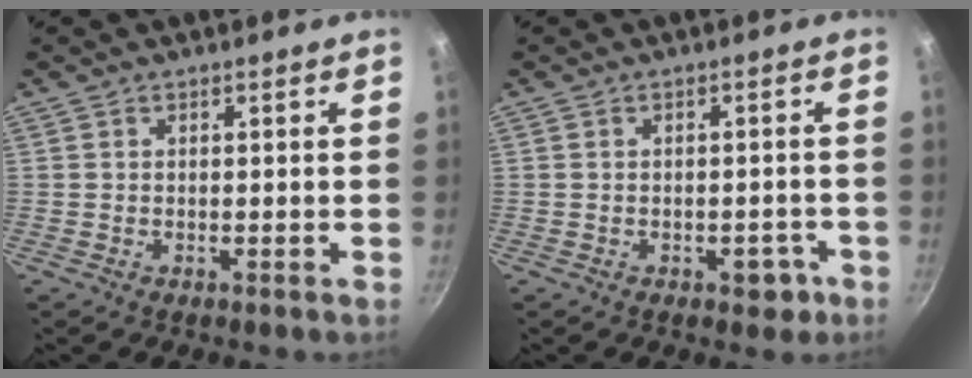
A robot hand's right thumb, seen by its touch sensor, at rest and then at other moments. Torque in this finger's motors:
{"motor_torque": [2.48, 2.53, 0.44, -0.11, -0.04]}